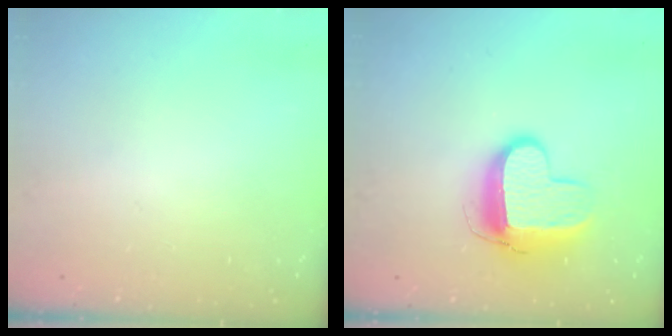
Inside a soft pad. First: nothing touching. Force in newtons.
{"total": 11.6, "press": 11.5, "slide": 1.3}